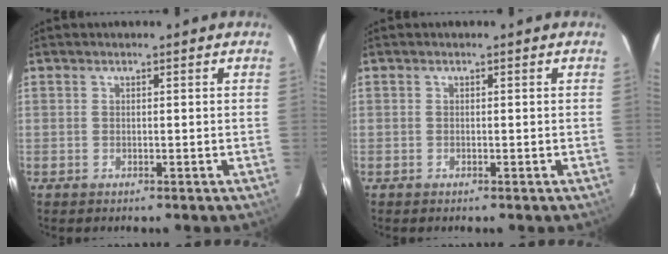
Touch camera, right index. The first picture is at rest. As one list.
[{"total": 0.0}]